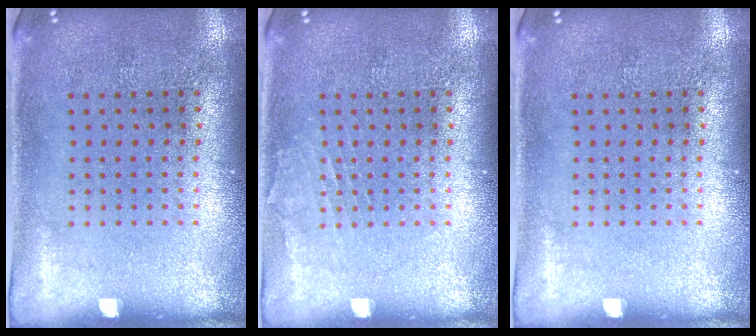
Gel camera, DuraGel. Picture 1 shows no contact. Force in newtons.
{"total": 0.7, "press": 0.7, "slide": 0.1}
{"total": 0.0}